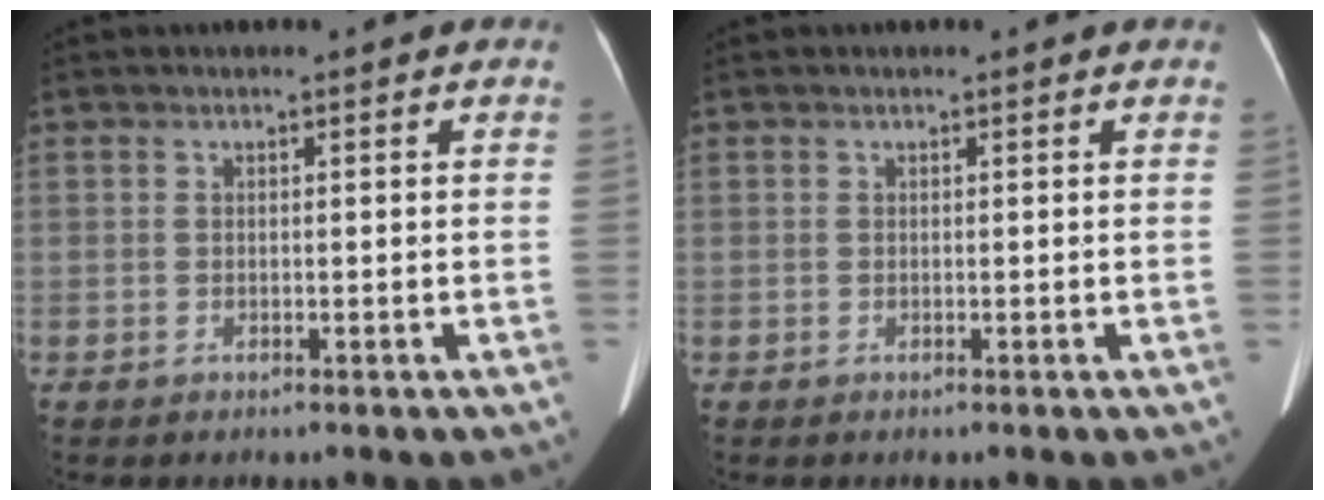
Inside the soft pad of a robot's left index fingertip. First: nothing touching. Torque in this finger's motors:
{"motor_torque": [0.02, -0.10, -0.03, -0.01]}